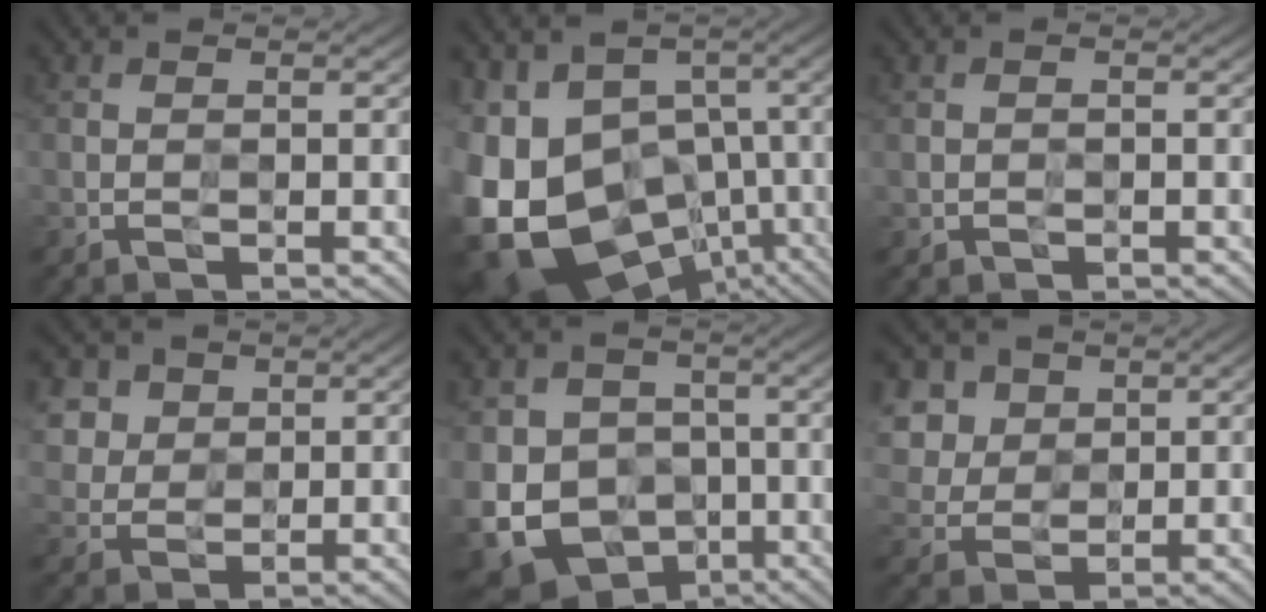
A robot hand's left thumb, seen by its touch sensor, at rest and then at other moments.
{"total": 19.1, "force": [-5.5, 14.2, 11.6], "torque": [-0.291, -0.042, -0.058]}
{"total": 0.7, "force": [-0.3, 0.5, 0.2], "torque": [-0.004, -0.001, -0.008]}
{"total": 4.6, "force": [2.5, 3.6, 1.4], "torque": [-0.055, -0.007, 0.055]}
{"total": 14.8, "force": [-4.3, 12.3, 7.0], "torque": [-0.181, -0.038, -0.090]}
{"total": 6.6, "force": [2.9, 5.2, 2.8], "torque": [-0.120, 0.006, 0.055]}